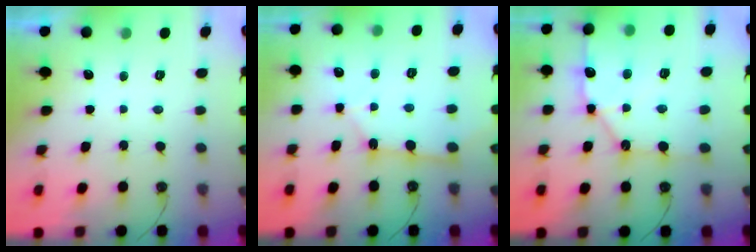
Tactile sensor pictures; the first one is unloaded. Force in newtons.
{"total": 7.3, "press": 7.3, "slide": 0.7}
{"total": 15.3, "press": 15.2, "slide": 2.1}